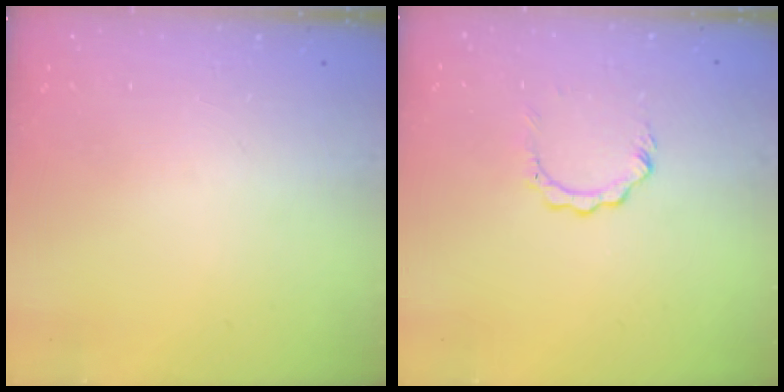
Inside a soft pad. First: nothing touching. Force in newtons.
{"total": 4.1, "press": 4.1, "slide": 0.4}